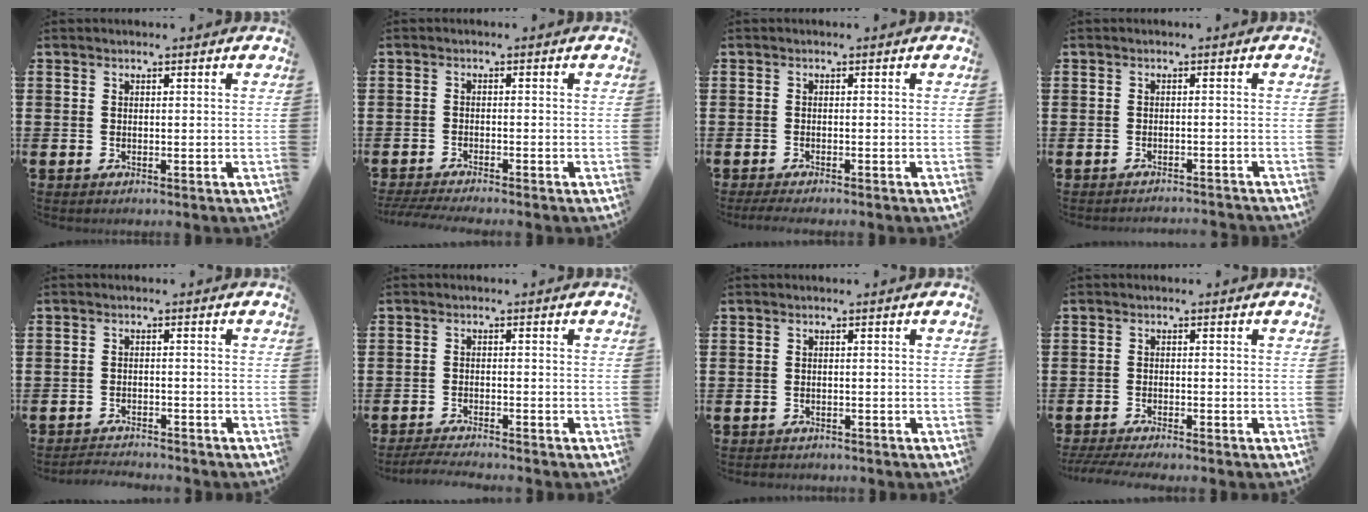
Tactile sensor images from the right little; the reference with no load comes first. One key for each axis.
{"total": 1.2, "fx": -1.1, "fy": -0.1, "fz": 0.5, "tx": -0.006, "ty": 0.005, "tz": -0.021}
{"total": 1.1, "fx": -0.8, "fy": 0.1, "fz": 0.8, "tx": -0.012, "ty": -0.002, "tz": -0.016}
{"total": 0.7, "fx": -0.6, "fy": -0.2, "fz": -0.2, "tx": 0.001, "ty": 0.005, "tz": -0.013}
{"total": 1.9, "fx": -1.9, "fy": -0.1, "fz": 0.0, "tx": -0.004, "ty": 0.002, "tz": -0.042}
{"total": 2.1, "fx": -2.0, "fy": -0.2, "fz": 0.5, "tx": -0.007, "ty": 0.003, "tz": -0.040}
{"total": 0.7, "fx": -0.6, "fy": 0.1, "fz": -0.1, "tx": -0.001, "ty": -0.001, "tz": -0.014}
{"total": 1.3, "fx": -1.2, "fy": 0.0, "fz": 0.6, "tx": -0.009, "ty": 0.004, "tz": -0.022}